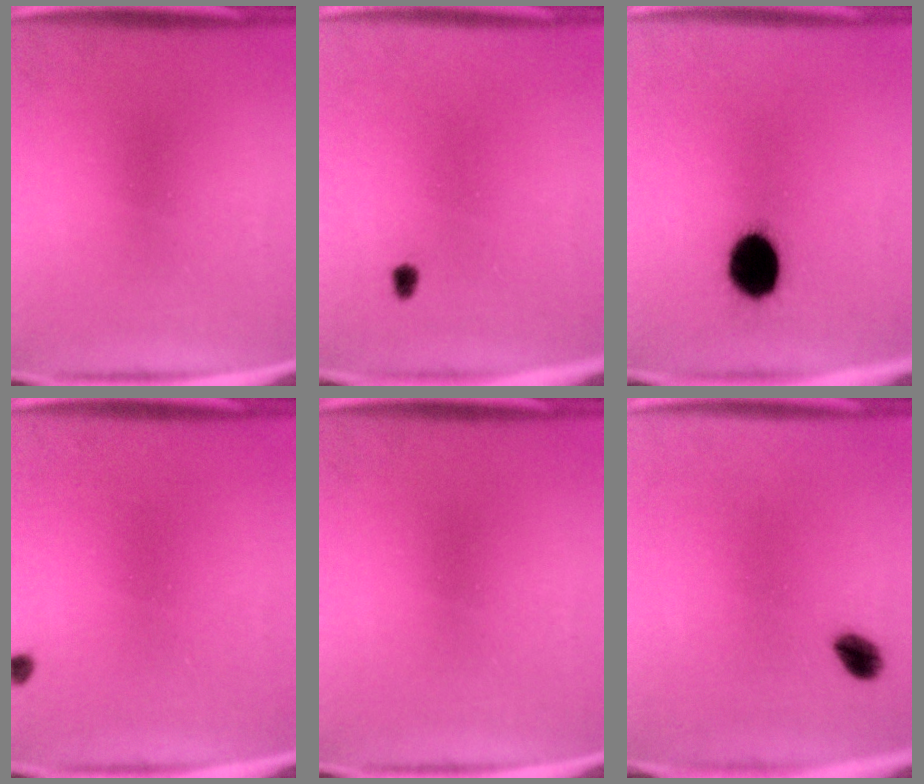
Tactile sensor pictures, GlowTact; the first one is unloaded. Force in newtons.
{"total": 1.5}
{"total": 11.6}
{"total": 0.8}
{"total": 0.0}
{"total": 2.8}